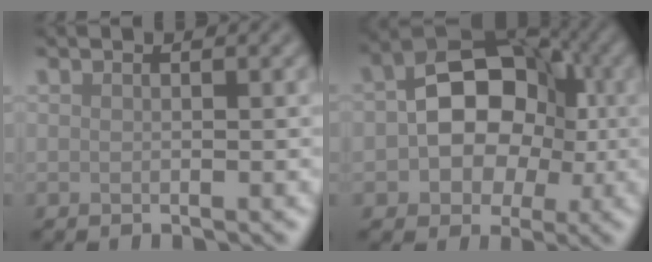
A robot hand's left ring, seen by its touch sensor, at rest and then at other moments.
{"total": 8.1, "force": [-0.7, 6.0, 5.5], "torque": [-0.081, 0.013, -0.021]}